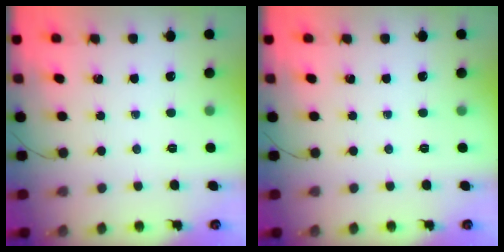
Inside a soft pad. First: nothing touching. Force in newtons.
{"total": 0.0}